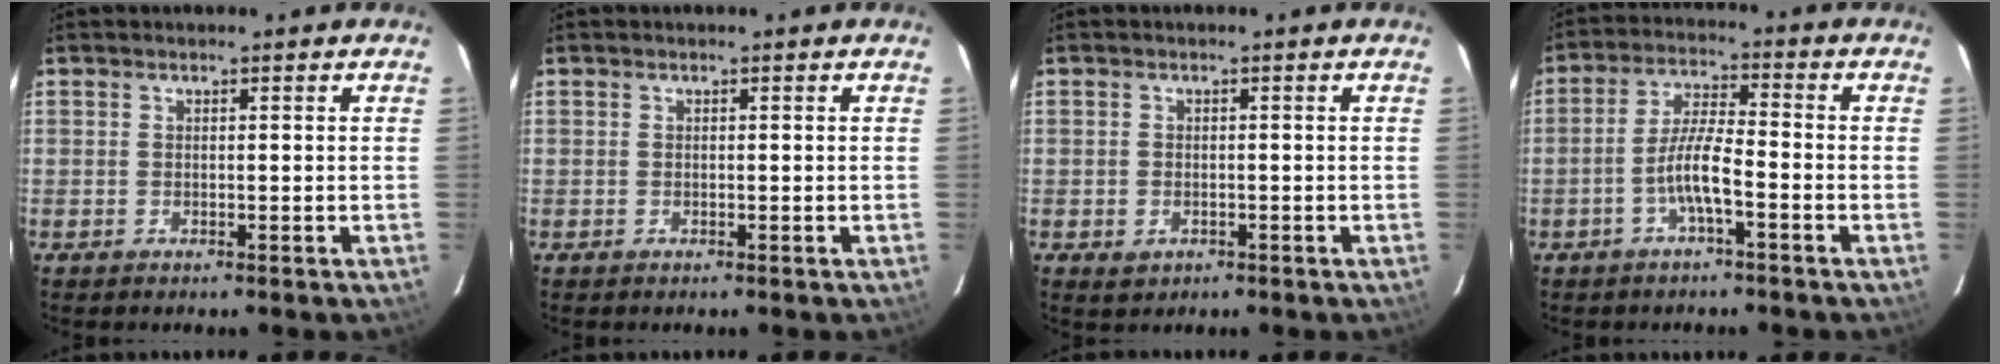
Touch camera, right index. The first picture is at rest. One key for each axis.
{"total": 0.0}
{"total": 2.4, "fx": -0.9, "fy": 2.0, "fz": 0.9, "tx": -0.019, "ty": -0.001, "tz": -0.008}
{"total": 6.4, "fx": -2.8, "fy": 0.7, "fz": 5.7, "tx": -0.120, "ty": 0.009, "tz": -0.050}